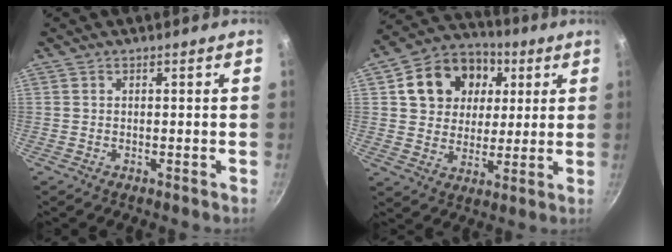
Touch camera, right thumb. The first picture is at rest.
{"total": 15.7, "force": [4.7, 12.8, 7.8], "torque": [-0.114, 0.011, 0.072]}